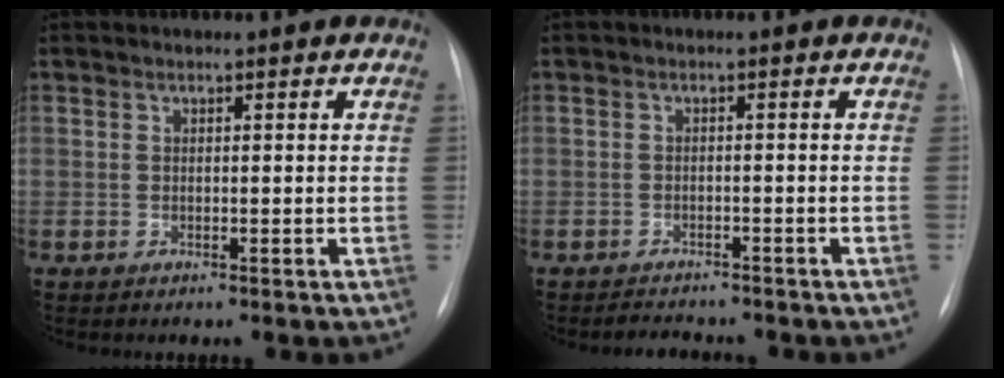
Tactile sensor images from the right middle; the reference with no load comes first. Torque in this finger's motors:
{"motor_torque": [-0.12, -0.23, -0.05, -0.04]}